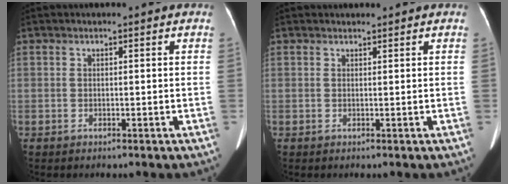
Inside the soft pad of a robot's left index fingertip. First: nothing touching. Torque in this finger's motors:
{"motor_torque": [0.10, 0.02, 0.03, -0.01]}